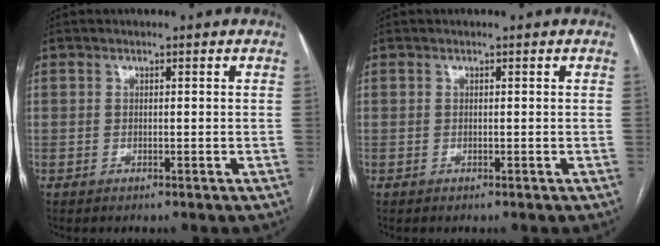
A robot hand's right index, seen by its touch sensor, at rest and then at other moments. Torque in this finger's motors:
{"motor_torque": [0.00, 0.00, 0.00, 0.00]}